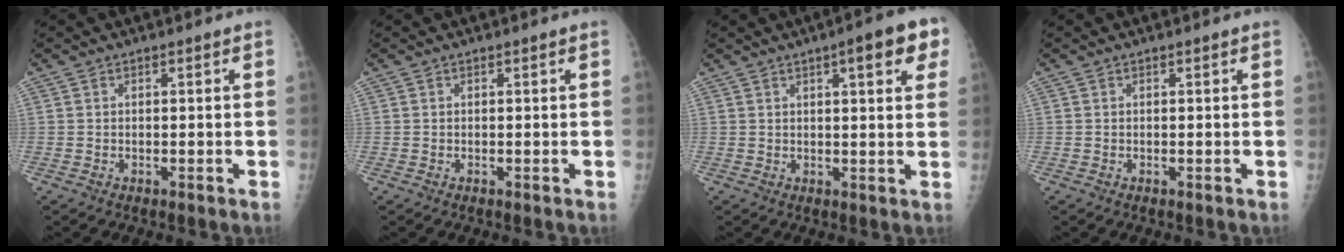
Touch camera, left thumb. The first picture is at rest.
{"total": 0.0}
{"total": 8.8, "force": [4.1, 2.2, 7.4], "torque": [-0.075, -0.004, 0.047]}
{"total": 0.0}